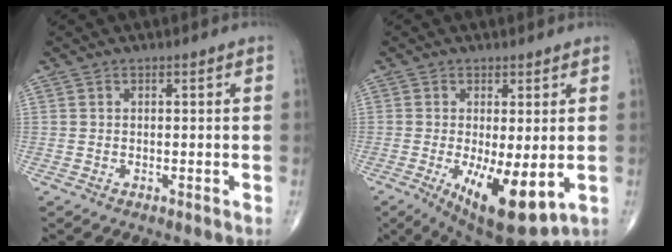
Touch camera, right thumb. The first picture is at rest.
{"total": 12.0, "force": [-2.8, 4.3, 10.9], "torque": [-0.171, -0.028, -0.027]}